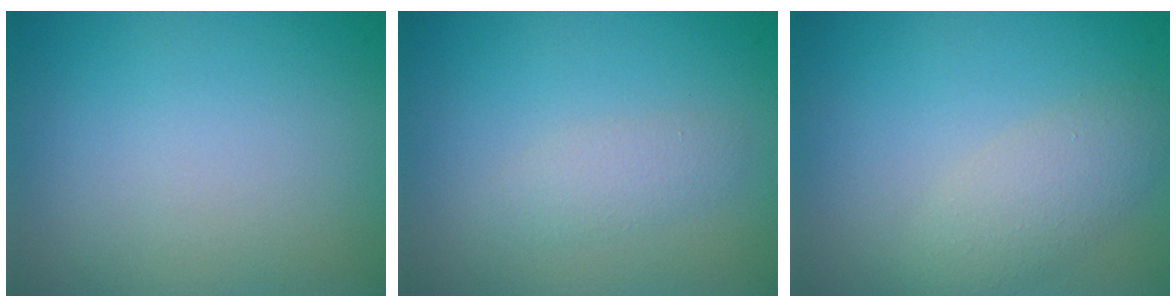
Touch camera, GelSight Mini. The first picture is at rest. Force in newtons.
{"total": 1.5, "press": 1.5, "slide": 0.1}
{"total": 2.8, "press": 2.8, "slide": 0.1}